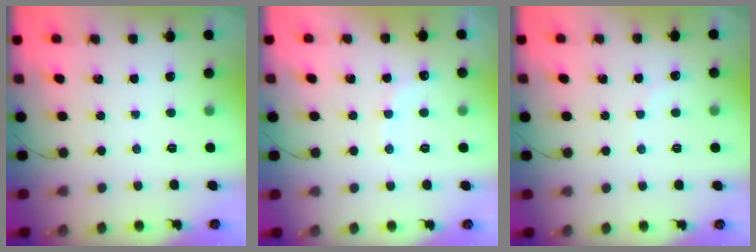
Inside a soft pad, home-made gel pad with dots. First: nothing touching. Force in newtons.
{"total": 8.6, "press": 8.4, "slide": 1.5}
{"total": 3.7, "press": 3.7, "slide": 0.5}